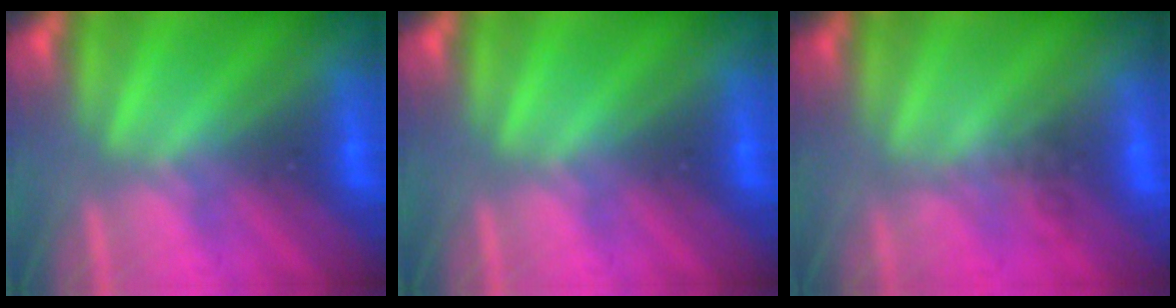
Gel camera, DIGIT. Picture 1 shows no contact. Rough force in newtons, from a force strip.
{"total": 0.0}
{"total": 1.6}